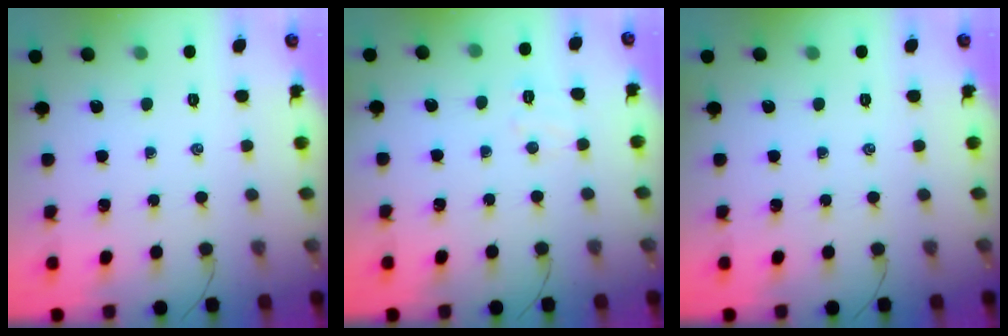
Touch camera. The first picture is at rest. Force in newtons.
{"total": 4.9, "press": 4.8, "slide": 1.2}
{"total": 0.0}